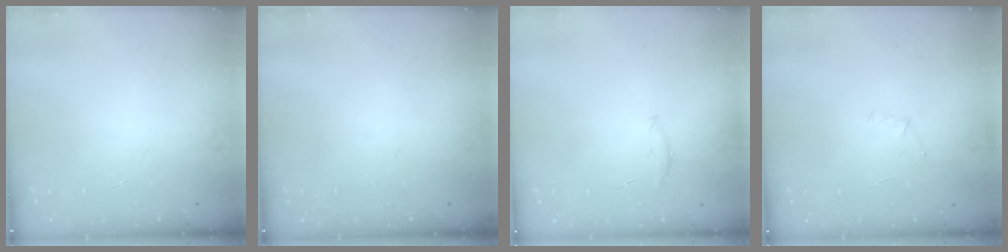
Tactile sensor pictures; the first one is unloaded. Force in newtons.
{"total": 0.0}
{"total": 5.5, "press": 5.2, "slide": 1.5}
{"total": 4.7, "press": 4.5, "slide": 1.3}